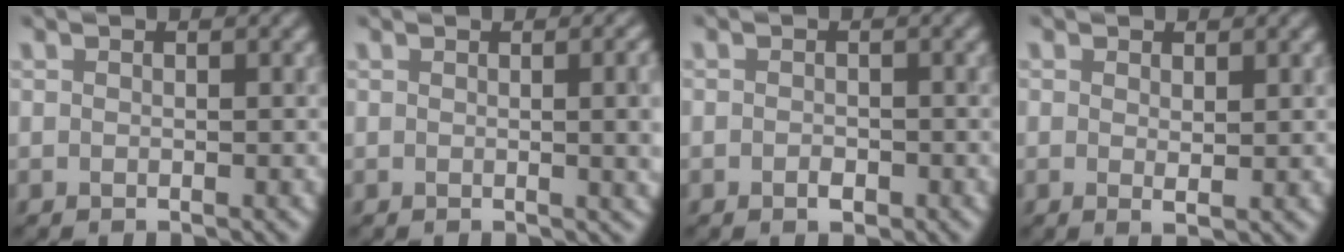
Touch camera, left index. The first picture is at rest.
{"total": 5.7, "force": [0.2, 2.6, 5.0], "torque": [-0.020, 0.015, -0.003]}
{"total": 0.8, "force": [-0.4, 0.4, 0.5], "torque": [-0.010, 0.002, -0.008]}
{"total": 1.1, "force": [0.4, 0.2, 0.9], "torque": [-0.018, 0.002, 0.008]}